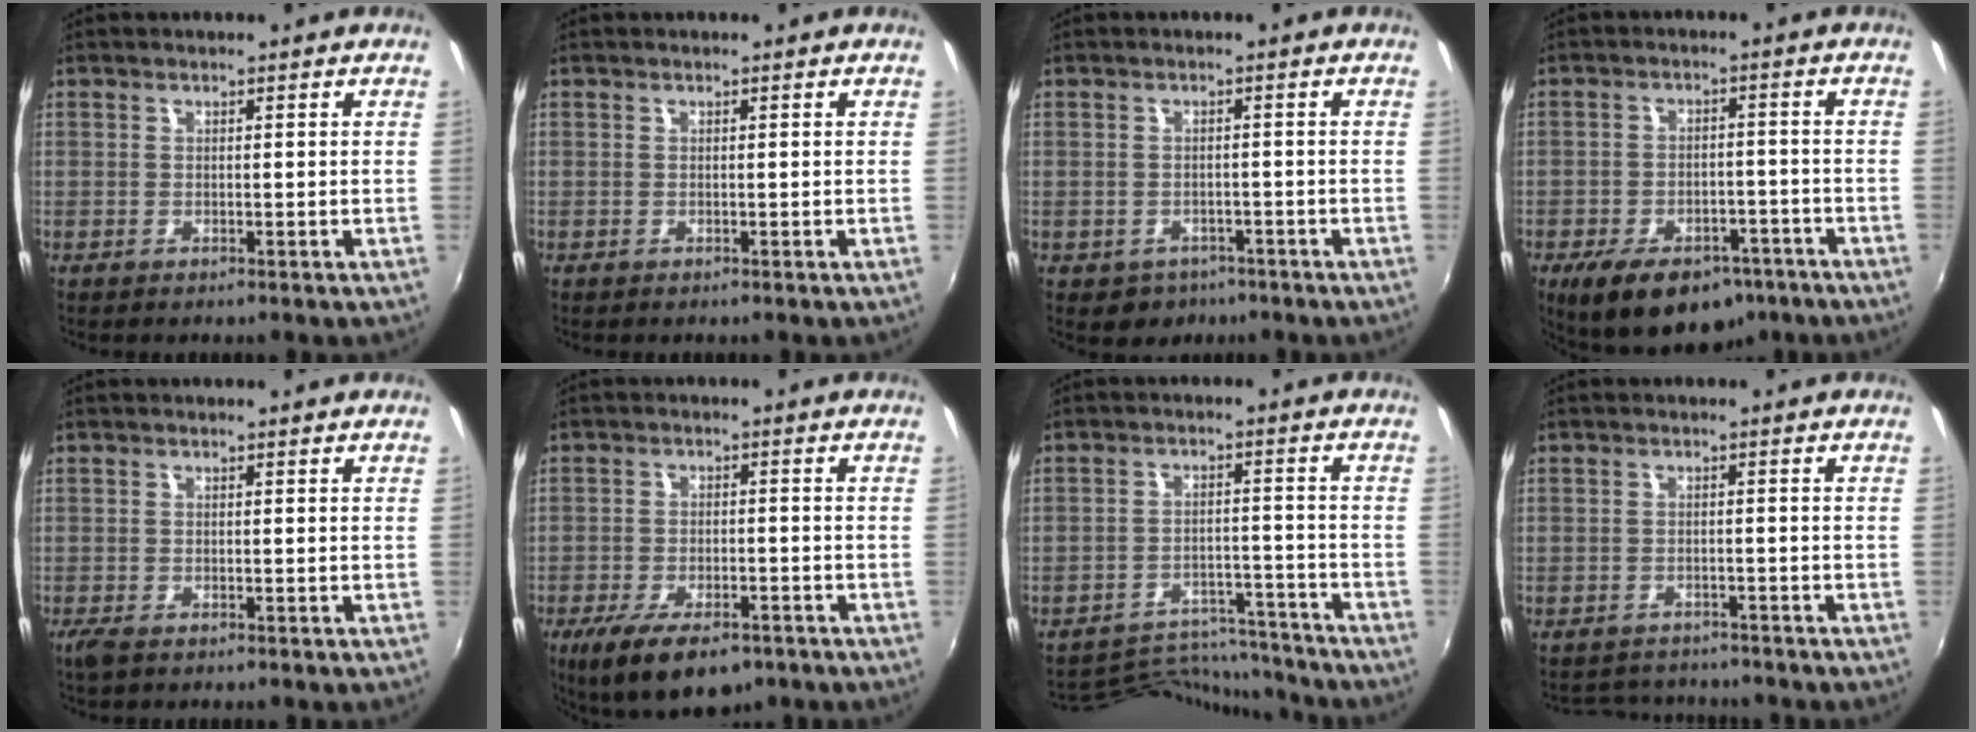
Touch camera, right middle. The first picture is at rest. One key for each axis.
{"total": 0.0}
{"total": 4.6, "fx": -2.6, "fy": 3.7, "fz": 1.1, "tx": -0.034, "ty": -0.005, "tz": -0.031}
{"total": 15.3, "fx": -10.1, "fy": 8.1, "fz": 8.2, "tx": -0.168, "ty": -0.010, "tz": -0.141}
{"total": 2.0, "fx": -1.4, "fy": 0.6, "fz": 1.3, "tx": -0.028, "ty": -0.009, "tz": -0.026}
{"total": 12.4, "fx": -8.1, "fy": 5.1, "fz": 7.9, "tx": -0.164, "ty": -0.035, "tz": -0.127}
{"total": 12.5, "fx": -12.2, "fy": 2.6, "fz": 1.2, "tx": -0.038, "ty": 0.021, "tz": -0.175}
{"total": 6.2, "fx": -5.7, "fy": 2.3, "fz": 0.9, "tx": -0.029, "ty": 0.006, "tz": -0.084}